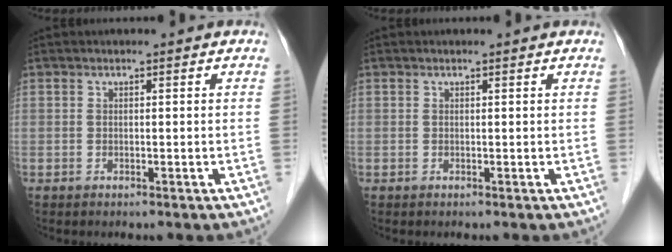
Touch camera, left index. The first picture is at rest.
{"total": 0.6, "force": [0.6, 0.1, 0.0], "torque": [-0.006, 0.002, 0.006]}